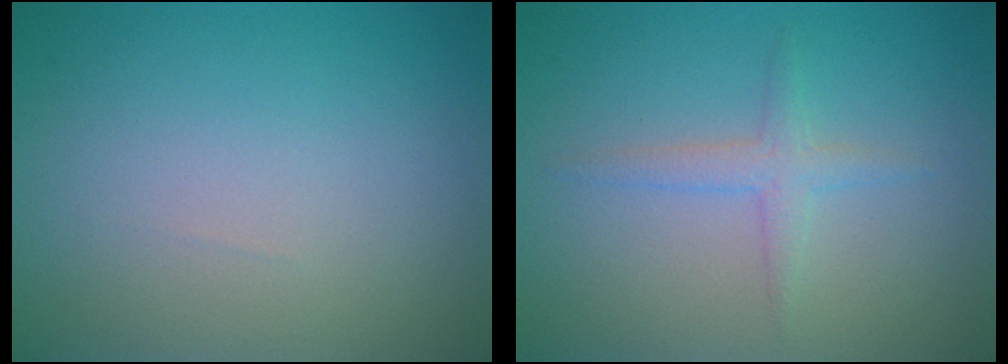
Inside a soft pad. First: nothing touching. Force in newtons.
{"total": 1.6, "press": 1.6, "slide": 0.1}